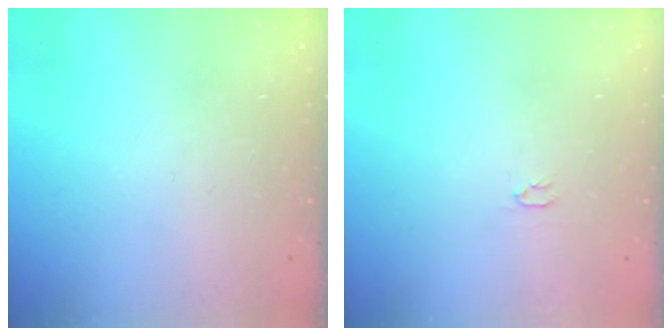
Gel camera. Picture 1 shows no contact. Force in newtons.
{"total": 2.0, "press": 2.0, "slide": 0.3}